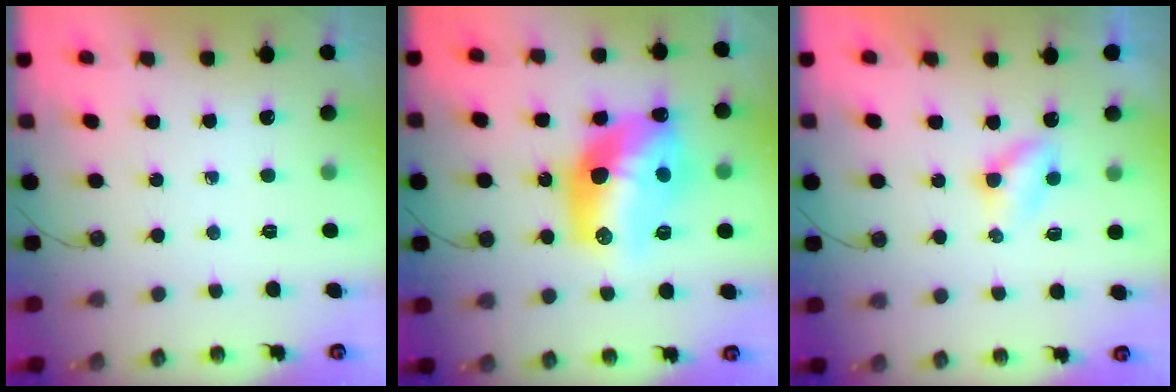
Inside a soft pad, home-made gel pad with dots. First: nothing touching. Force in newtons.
{"total": 18.2, "press": 18.2, "slide": 1.4}
{"total": 3.8, "press": 3.8, "slide": 0.5}